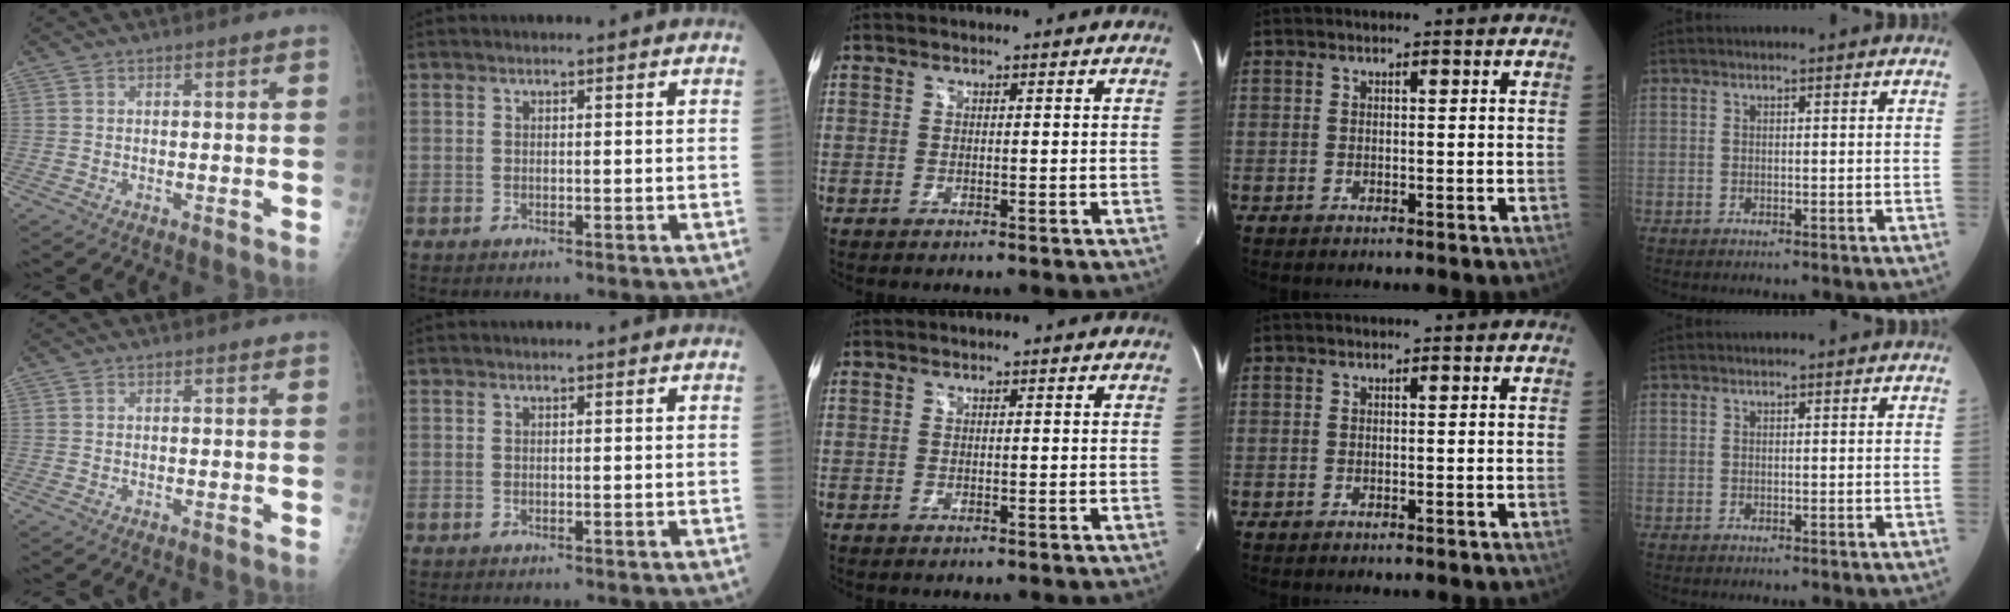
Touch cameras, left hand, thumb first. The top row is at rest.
{}